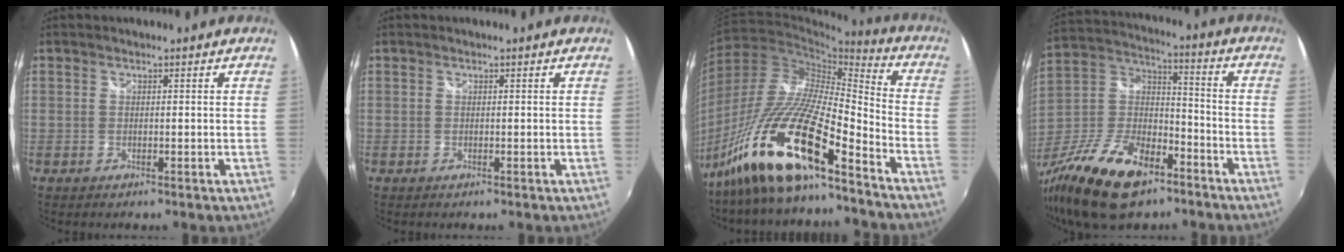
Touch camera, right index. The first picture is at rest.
{"total": 0.0}
{"total": 19.4, "force": [-13.3, 3.0, 13.7], "torque": [-0.277, -0.010, -0.271]}
{"total": 26.1, "force": [-14.9, 12.4, 17.6], "torque": [-0.378, -0.030, -0.259]}